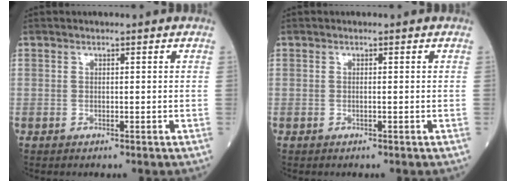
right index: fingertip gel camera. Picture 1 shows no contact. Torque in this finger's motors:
{"motor_torque": [0.16, 0.05, 0.04, 0.01]}